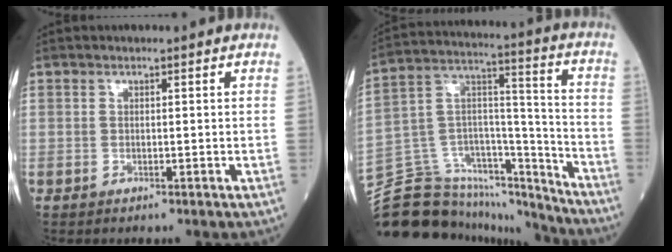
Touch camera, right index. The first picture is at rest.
{"total": 23.7, "force": [-22.0, 6.2, 6.0], "torque": [-0.142, 0.055, -0.355]}